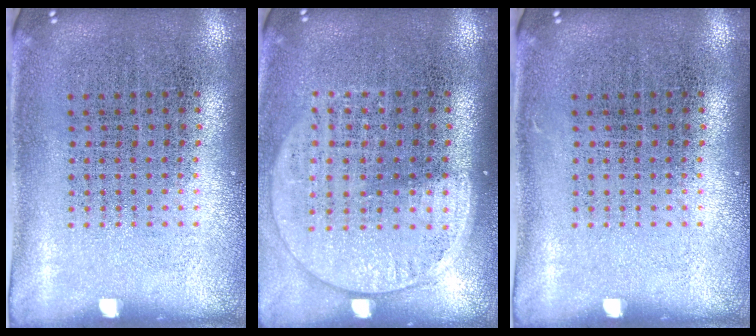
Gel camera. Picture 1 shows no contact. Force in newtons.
{"total": 1.5, "press": 1.4, "slide": 0.7}
{"total": 0.0}